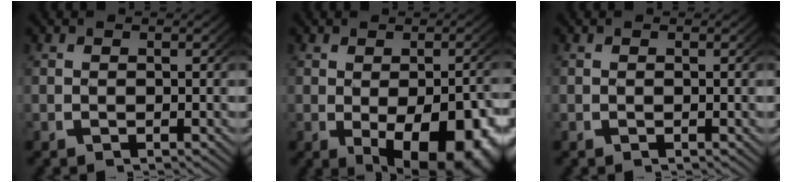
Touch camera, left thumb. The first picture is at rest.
{"total": 10.6, "force": [-2.8, 5.9, 8.3], "torque": [-0.132, -0.043, -0.013]}
{"total": 0.0}